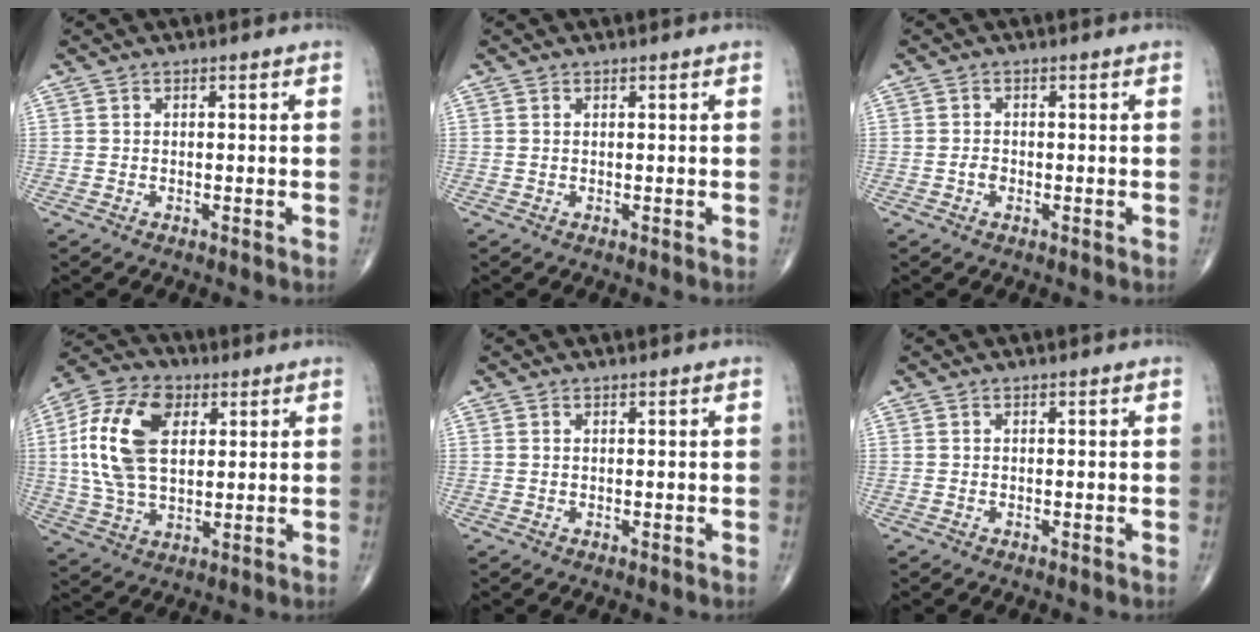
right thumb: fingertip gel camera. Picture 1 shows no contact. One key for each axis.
{"total": 0.0}
{"total": 1.0, "fx": -0.5, "fy": 0.8, "fz": 0.5, "tx": -0.004, "ty": 0.007, "tz": -0.010}
{"total": 17.1, "fx": 3.8, "fy": 10.4, "fz": 13.1, "tx": -0.250, "ty": 0.006, "tz": 0.066}
{"total": 0.0}
{"total": 0.0}